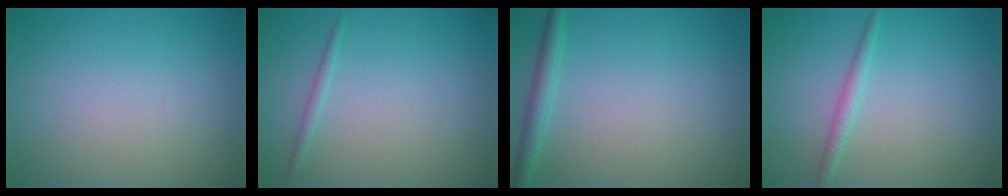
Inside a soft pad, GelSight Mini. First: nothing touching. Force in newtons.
{"total": 0.8, "press": 0.8, "slide": 0.1}
{"total": 1.8, "press": 1.8, "slide": 0.1}
{"total": 1.4, "press": 1.4, "slide": 0.1}